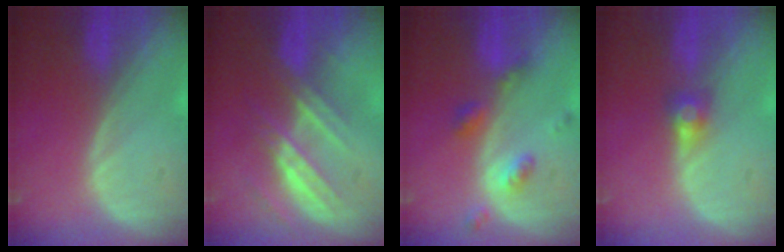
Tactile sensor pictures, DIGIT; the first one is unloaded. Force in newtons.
{"total": 7.3, "press": 6.8, "slide": 2.8}
{"total": 5.3, "press": 4.5, "slide": 2.6}
{"total": 2.7, "press": 2.5, "slide": 0.9}